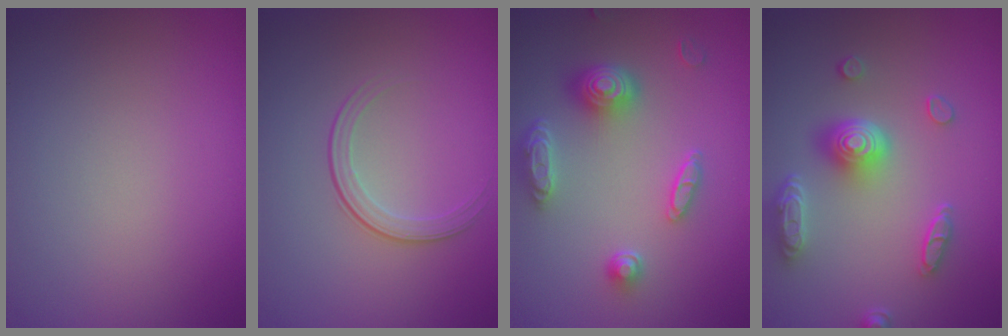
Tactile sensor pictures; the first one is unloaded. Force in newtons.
{"total": 1.9, "press": 1.3, "slide": 1.5}
{"total": 4.8, "press": 4.0, "slide": 2.8}
{"total": 4.9, "press": 4.0, "slide": 2.9}